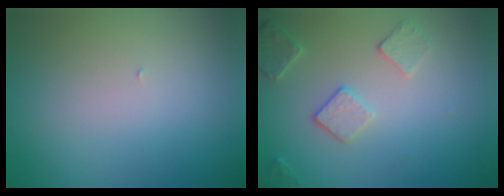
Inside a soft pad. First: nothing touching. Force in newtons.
{"total": 2.7, "press": 2.7, "slide": 0.7}